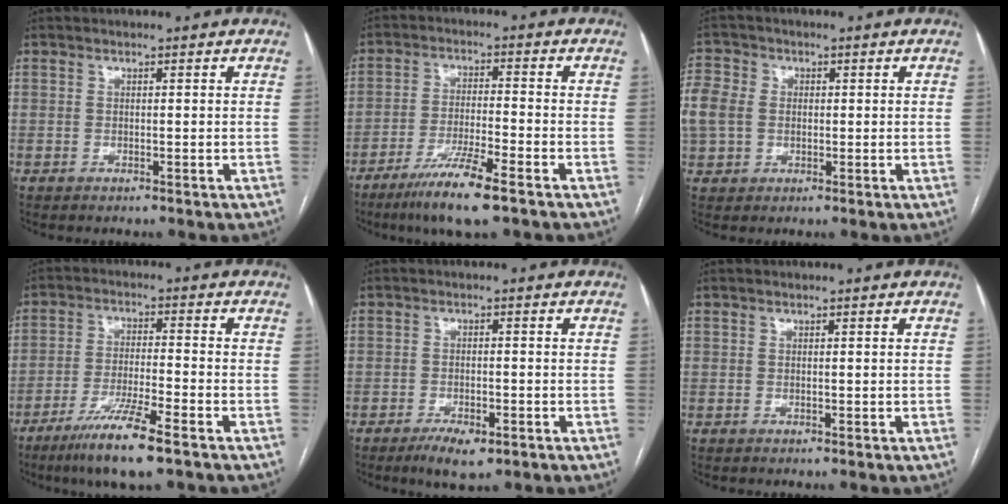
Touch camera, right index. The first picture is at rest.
{"total": 9.3, "force": [-6.2, 0.2, 6.9], "torque": [-0.133, -0.025, -0.111]}
{"total": 13.4, "force": [0.9, 11.7, 6.4], "torque": [-0.209, 0.038, 0.027]}
{"total": 9.9, "force": [-6.5, 0.2, 7.5], "torque": [-0.144, -0.027, -0.116]}
{"total": 4.7, "force": [-2.9, 1.5, 3.4], "torque": [-0.060, -0.005, -0.042]}
{"total": 0.0}